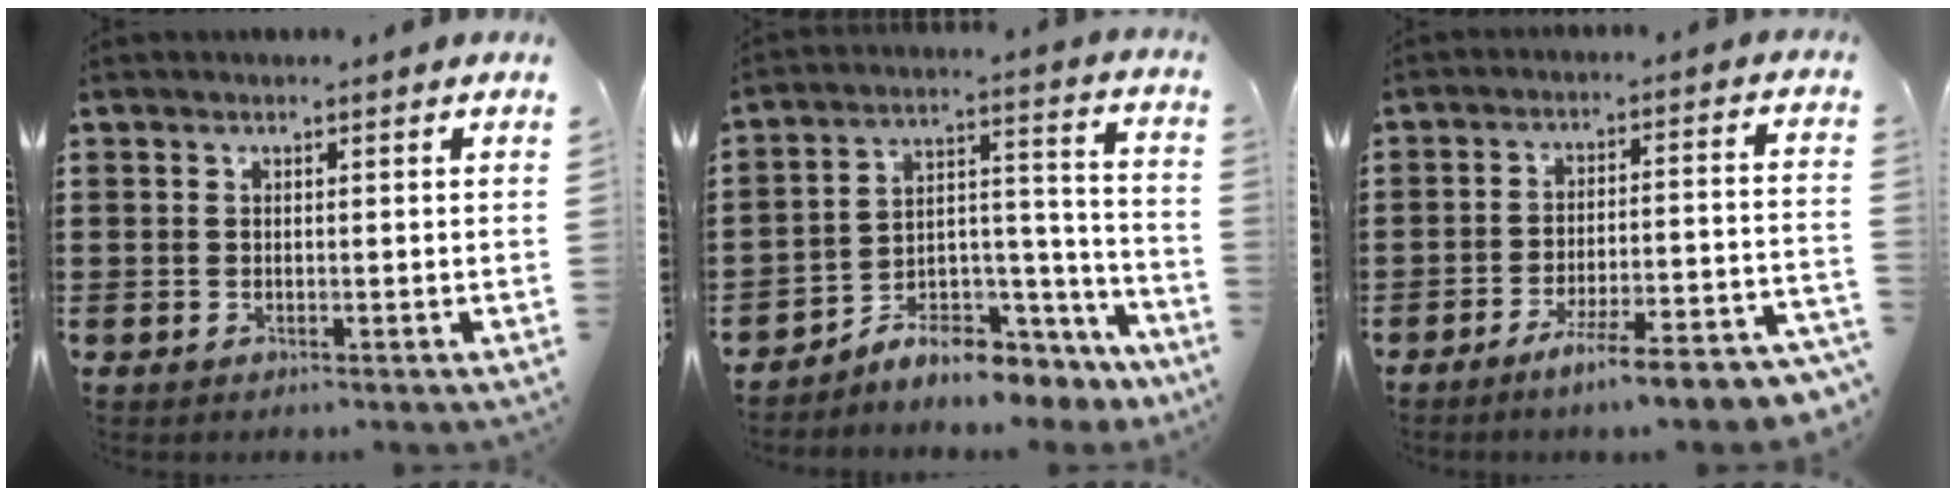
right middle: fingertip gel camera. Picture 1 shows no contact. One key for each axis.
{"total": 6.6, "fx": -6.2, "fy": 1.8, "fz": 1.2, "tx": -0.016, "ty": 0.004, "tz": -0.114}
{"total": 7.6, "fx": -6.6, "fy": -0.2, "fz": 3.9, "tx": -0.056, "ty": -0.007, "tz": -0.120}